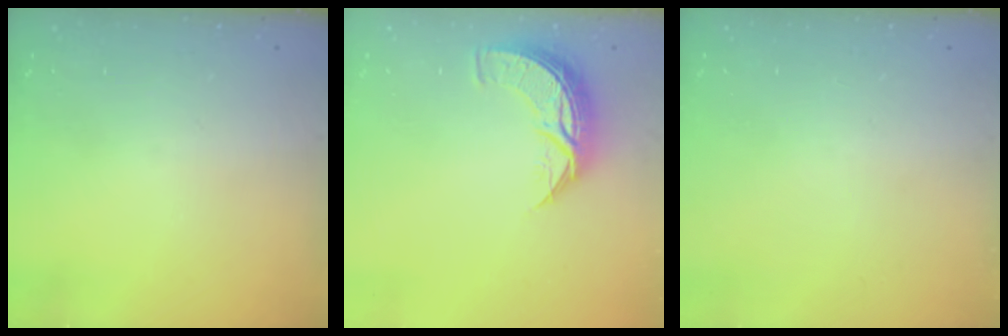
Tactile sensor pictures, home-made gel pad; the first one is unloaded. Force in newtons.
{"total": 8.2, "press": 8.2, "slide": 0.0}
{"total": 0.0}